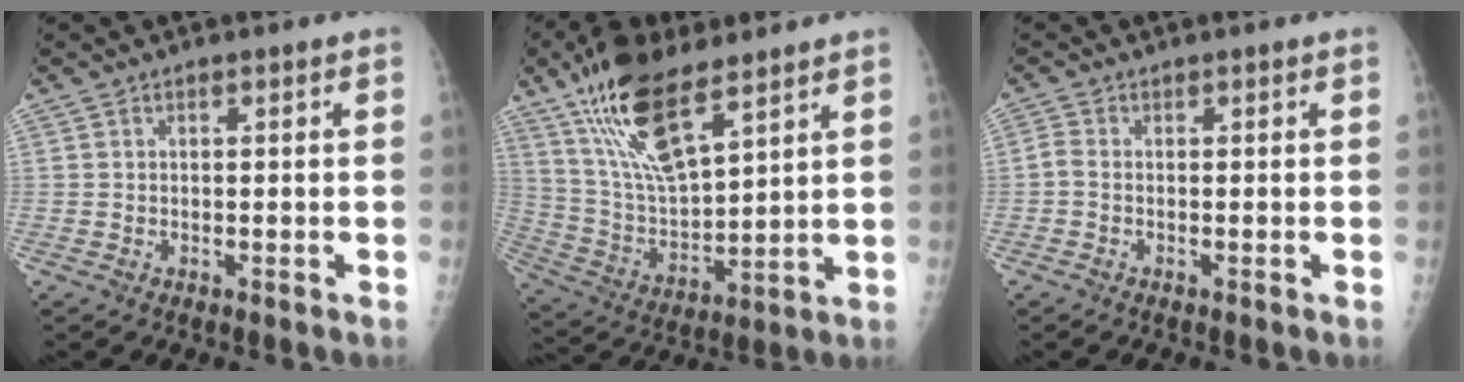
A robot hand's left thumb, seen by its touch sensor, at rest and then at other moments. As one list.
[{"total": 17.2, "force": [10.8, 6.2, 12.0], "torque": [-0.208, -0.045, 0.214]}, {"total": 1.2, "force": [-0.3, 0.6, 1.1], "torque": [-0.028, -0.002, -0.013]}]